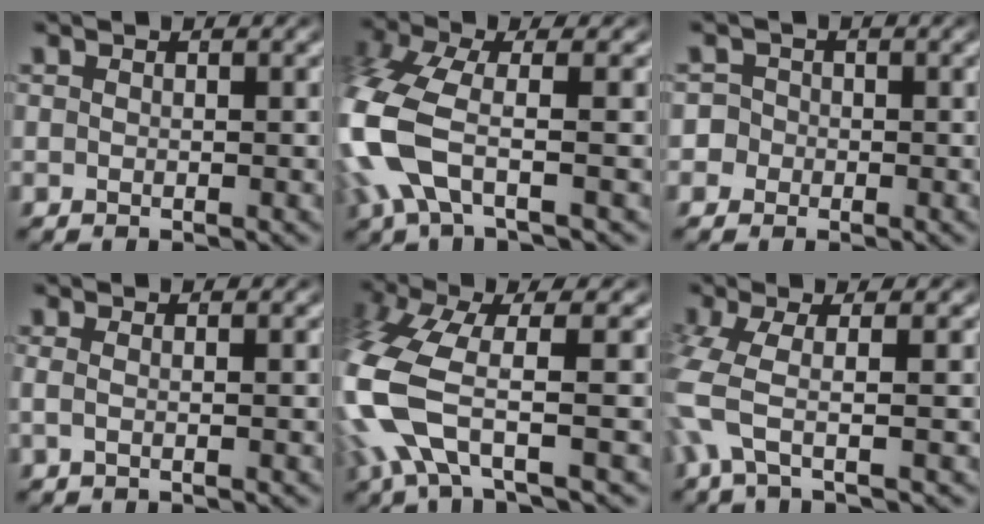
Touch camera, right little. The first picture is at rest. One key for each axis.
{"total": 7.2, "fx": -1.1, "fy": 4.9, "fz": 5.2, "tx": -0.170, "ty": -0.029, "tz": -0.013}
{"total": 4.5, "fx": -1.2, "fy": 4.3, "fz": 0.9, "tx": -0.037, "ty": -0.014, "tz": -0.025}
{"total": 1.0, "fx": -0.1, "fy": -0.3, "fz": 0.9, "tx": -0.024, "ty": -0.007, "tz": 0.002}
{"total": 7.3, "fx": -0.9, "fy": 4.2, "fz": 5.9, "tx": -0.180, "ty": -0.031, "tz": -0.008}
{"total": 4.1, "fx": -0.1, "fy": 1.9, "fz": 3.7, "tx": -0.107, "ty": -0.011, "tz": -0.002}